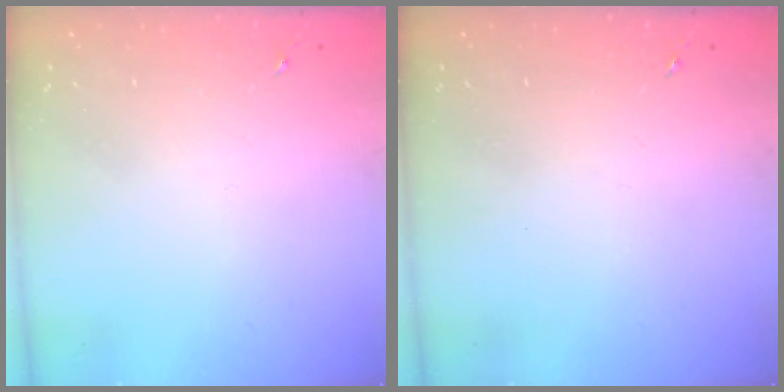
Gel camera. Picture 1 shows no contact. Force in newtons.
{"total": 0.0}